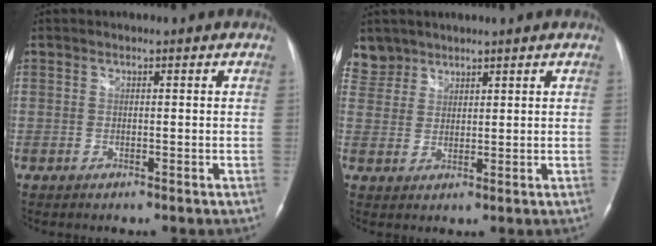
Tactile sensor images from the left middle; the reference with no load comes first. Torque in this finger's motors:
{"motor_torque": [0.40, -0.40, 0.06, 0.01]}